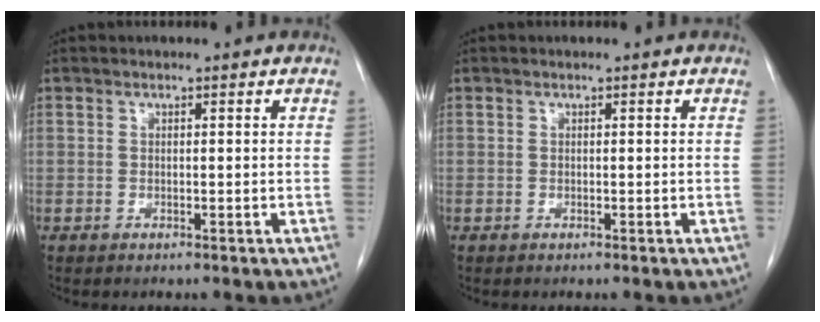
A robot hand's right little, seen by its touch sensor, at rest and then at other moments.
{"total": 0.0}